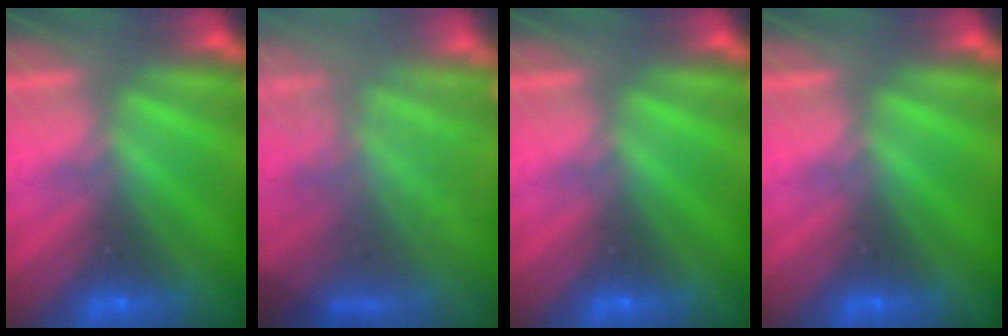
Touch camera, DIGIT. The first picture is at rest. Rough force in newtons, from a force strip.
{"total": 7.7}
{"total": 0.0}
{"total": 0.0}